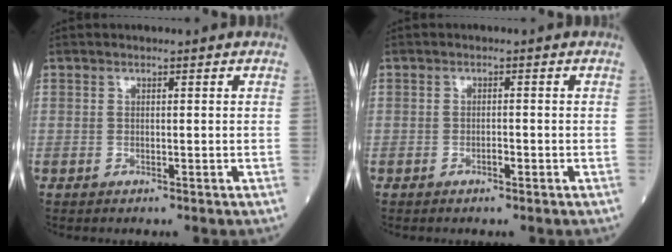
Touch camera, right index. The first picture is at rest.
{"total": 0.9, "force": [-0.5, 0.3, 0.7], "torque": [-0.013, 0.001, -0.009]}